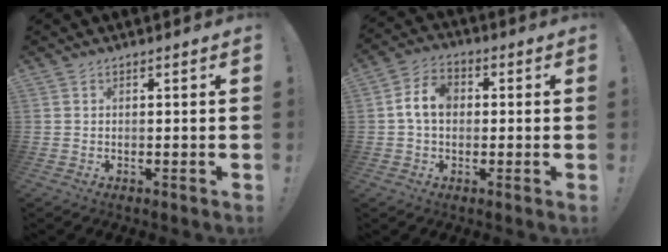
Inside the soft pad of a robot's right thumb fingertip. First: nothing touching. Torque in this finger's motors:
{"motor_torque": [0.08, 0.14, 0.84, -0.04, 0.19]}